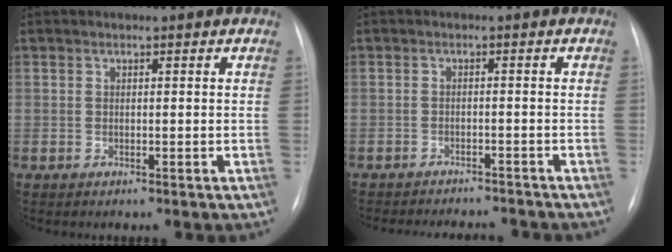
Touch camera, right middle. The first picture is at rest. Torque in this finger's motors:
{"motor_torque": [0.09, -0.16, 0.05, 0.02]}